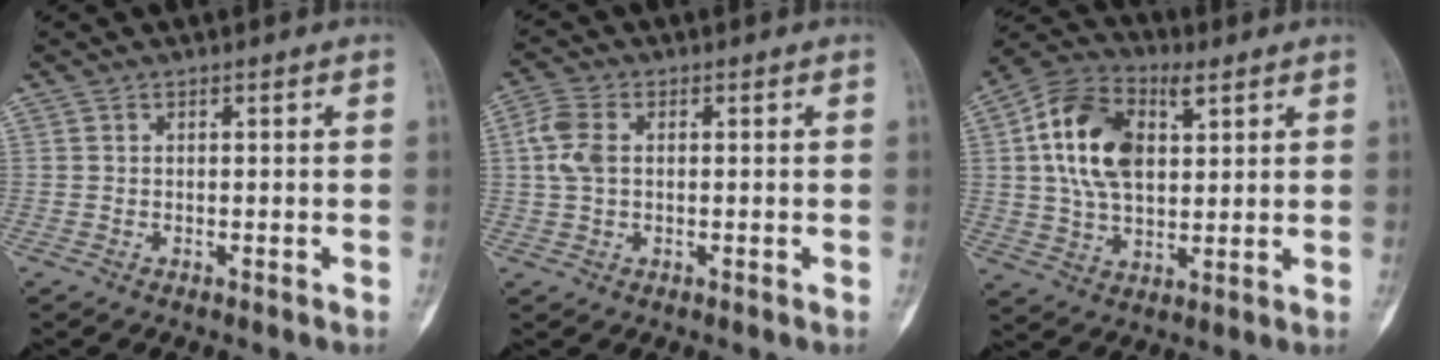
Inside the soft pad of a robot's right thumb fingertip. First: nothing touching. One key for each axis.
{"total": 5.2, "fx": 0.5, "fy": 3.3, "fz": 4.0, "tx": -0.103, "ty": 0.009, "tz": 0.003}
{"total": 15.8, "fx": 4.5, "fy": 9.3, "fz": 11.9, "tx": -0.216, "ty": 0.009, "tz": 0.081}